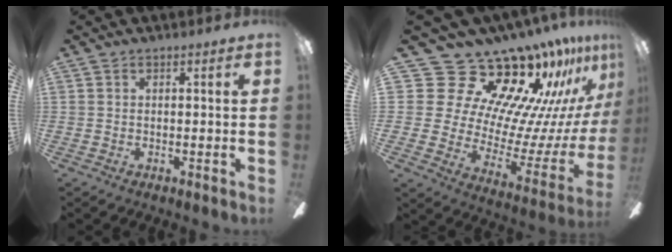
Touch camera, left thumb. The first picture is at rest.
{"total": 24.7, "force": [19.1, 11.3, 10.9], "torque": [-0.140, -0.189, 0.365]}